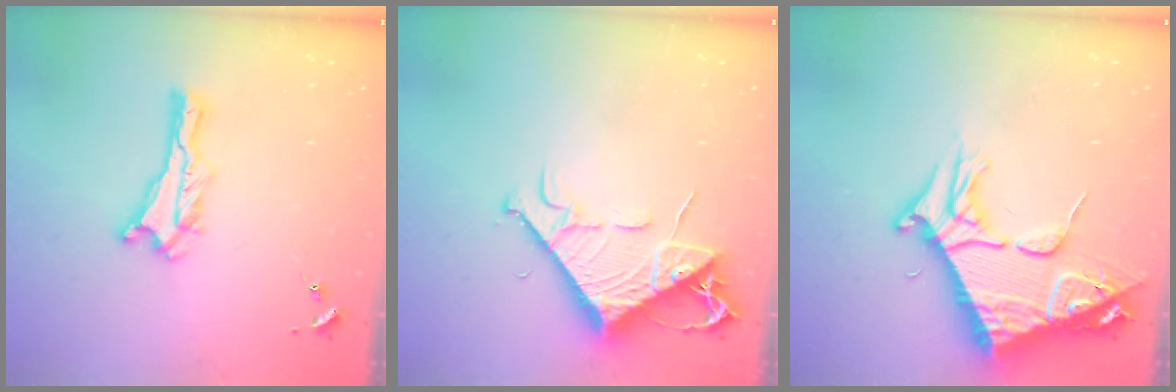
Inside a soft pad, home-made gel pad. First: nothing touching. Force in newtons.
{"total": 8.9, "press": 8.8, "slide": 1.1}
{"total": 10.0, "press": 9.9, "slide": 1.3}